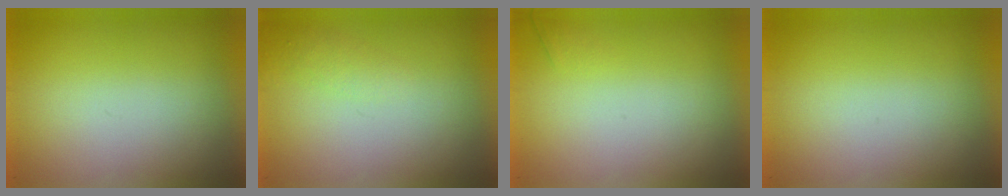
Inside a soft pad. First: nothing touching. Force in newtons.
{"total": 1.2}
{"total": 1.1}
{"total": 0.0}